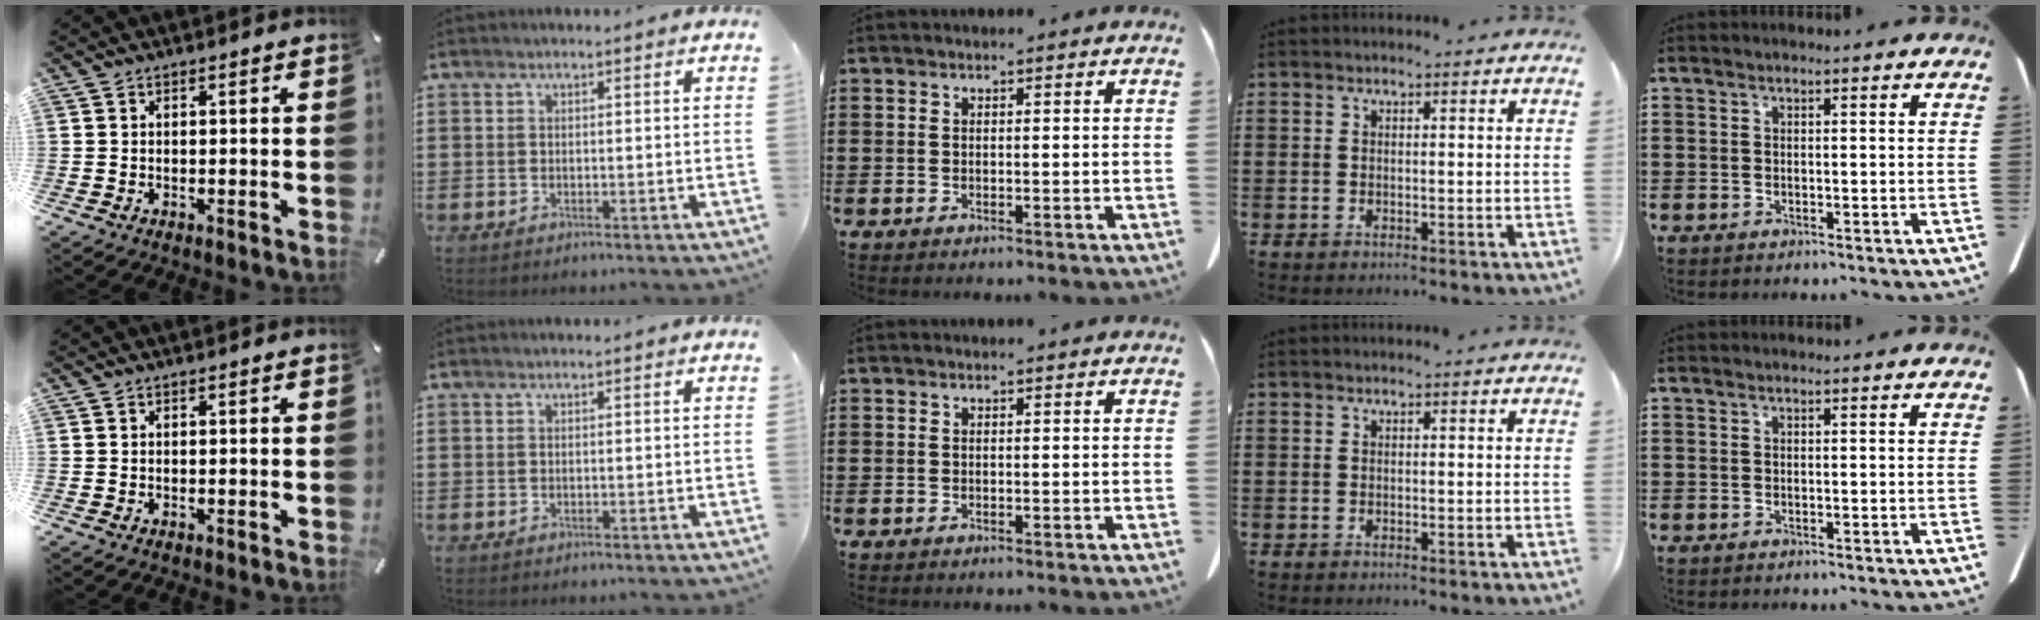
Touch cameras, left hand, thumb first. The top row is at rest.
{}